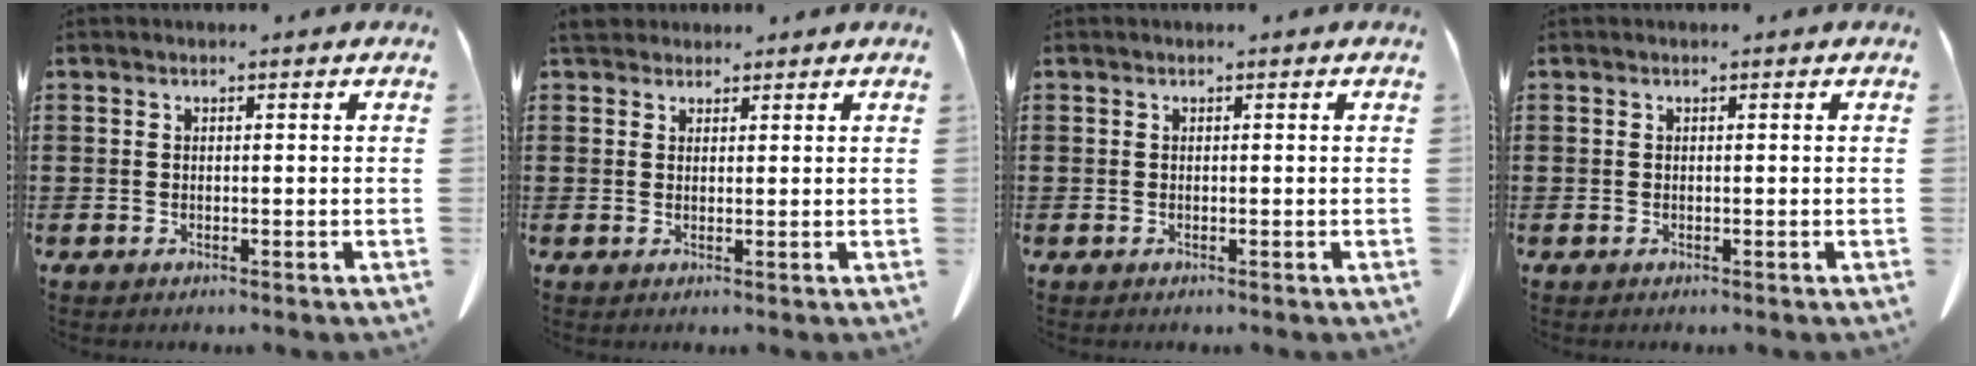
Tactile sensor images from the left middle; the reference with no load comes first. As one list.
[{"total": 3.0, "force": [2.5, 1.3, 1.1], "torque": [-0.021, 0.000, 0.046]}, {"total": 0.0}, {"total": 0.0}]